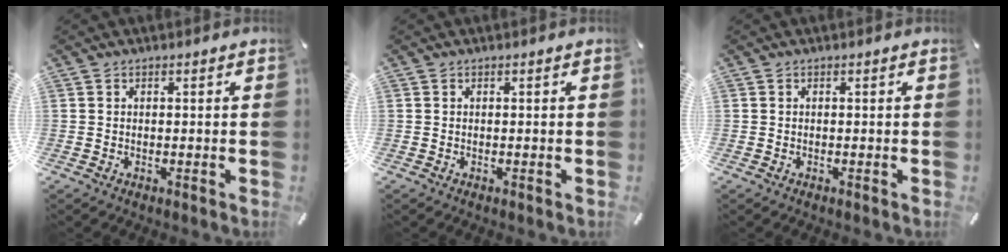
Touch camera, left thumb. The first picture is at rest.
{"total": 0.0}
{"total": 0.0}